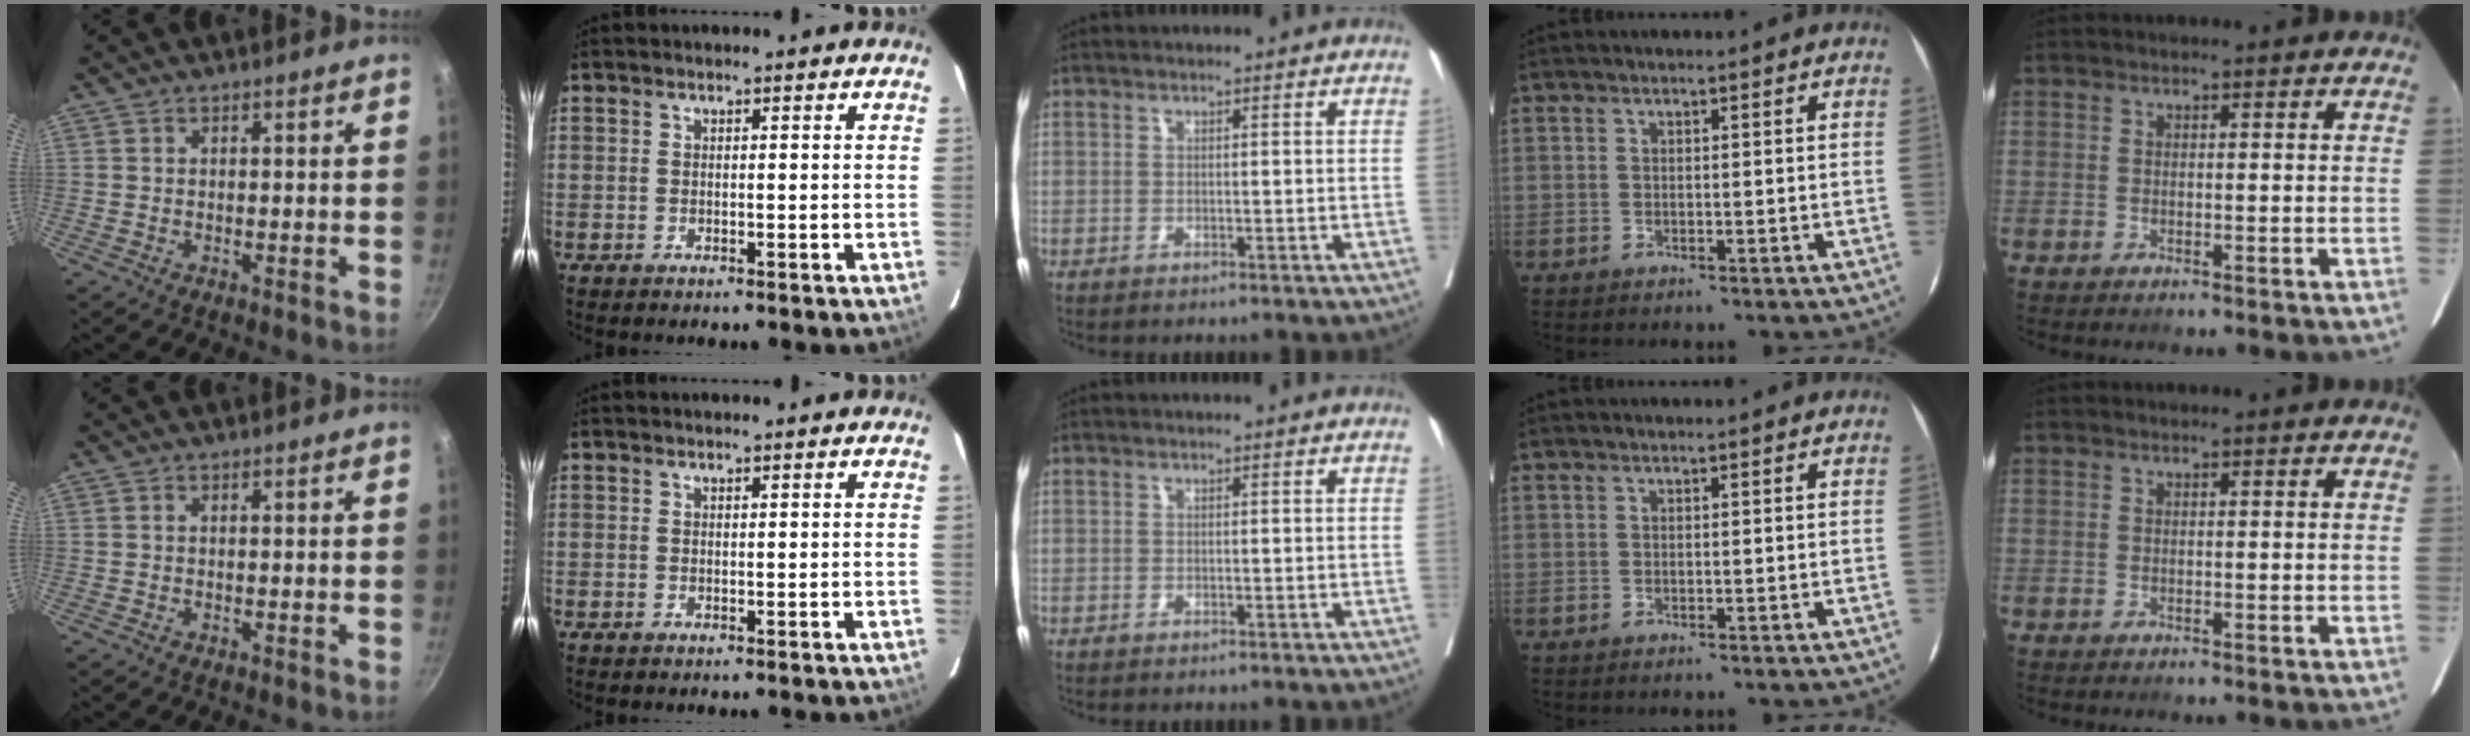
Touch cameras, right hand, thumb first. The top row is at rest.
{}